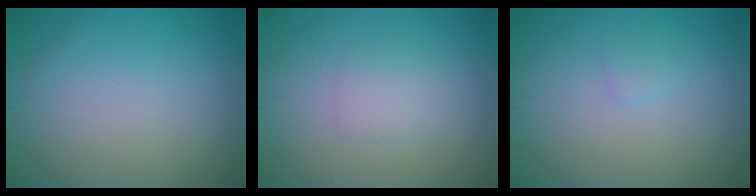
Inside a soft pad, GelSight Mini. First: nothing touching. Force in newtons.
{"total": 1.6, "press": 1.6, "slide": 0.1}
{"total": 0.8, "press": 0.8, "slide": 0.0}